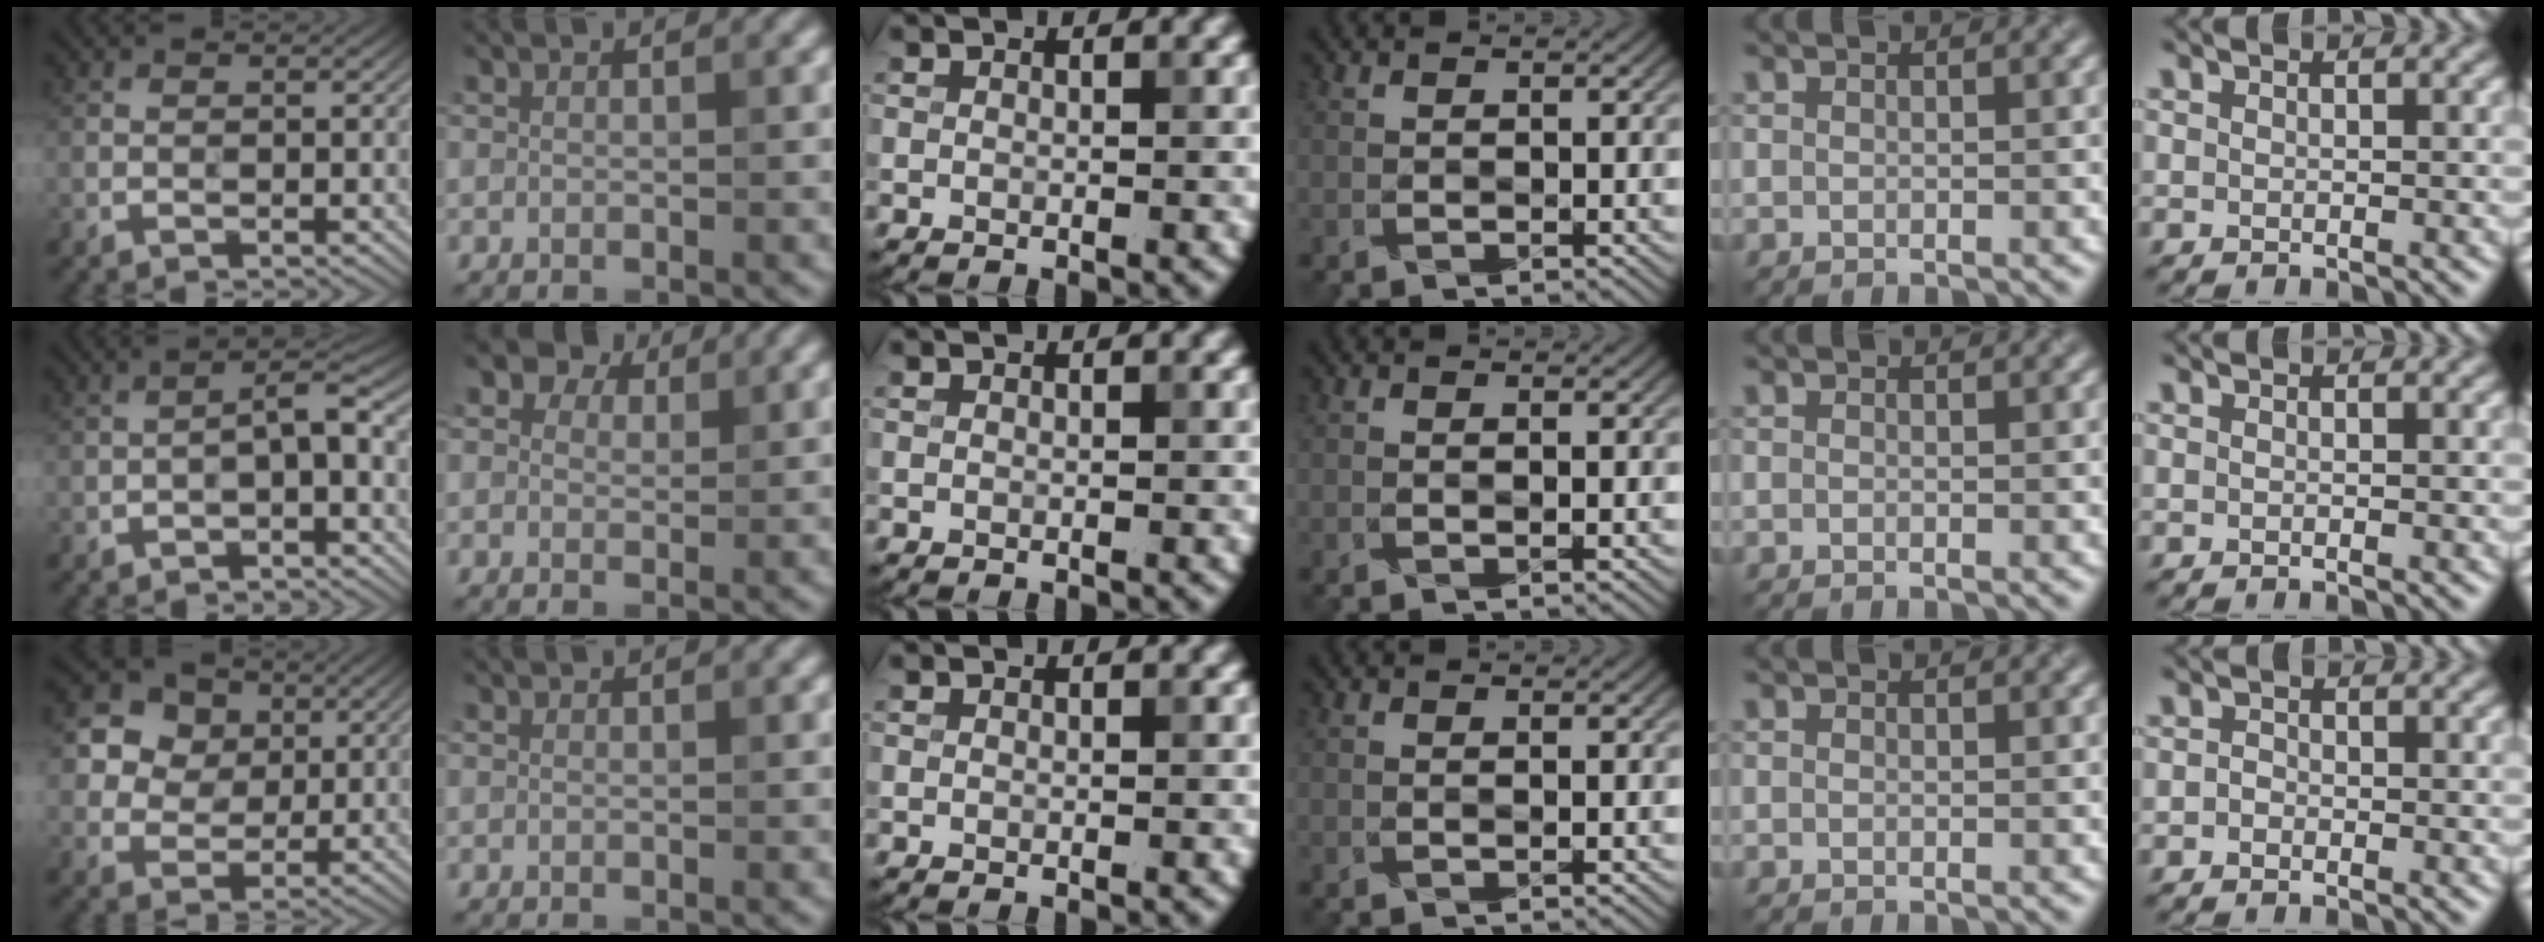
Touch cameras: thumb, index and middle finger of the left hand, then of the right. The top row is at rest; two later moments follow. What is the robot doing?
{"motion": "wrap", "object": "paper"}